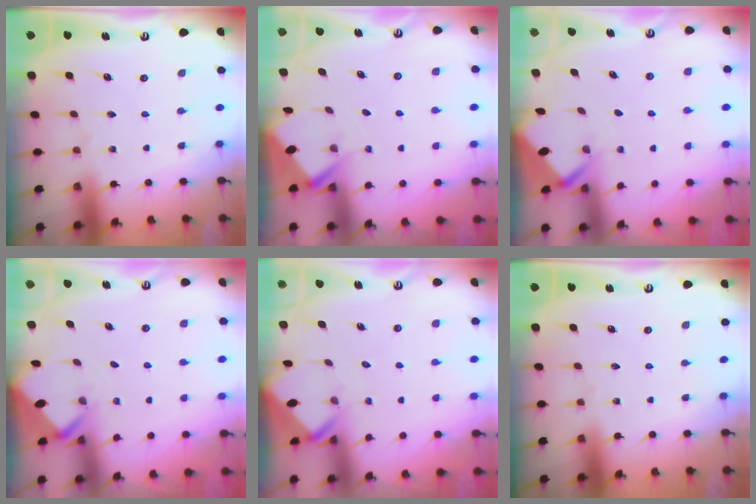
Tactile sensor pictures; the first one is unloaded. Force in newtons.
{"total": 2.7, "press": 2.7, "slide": 0.3}
{"total": 2.8, "press": 2.8, "slide": 0.2}
{"total": 2.2, "press": 2.2, "slide": 0.2}
{"total": 2.8, "press": 2.8, "slide": 0.2}
{"total": 0.0}